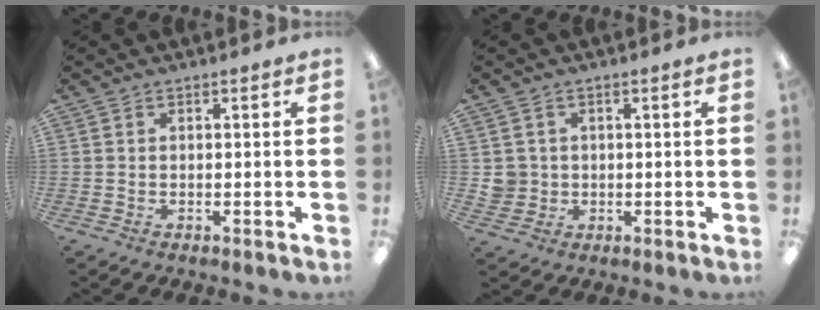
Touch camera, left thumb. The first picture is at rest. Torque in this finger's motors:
{"motor_torque": [-0.06, 0.06, 0.00, 0.02, 0.00]}